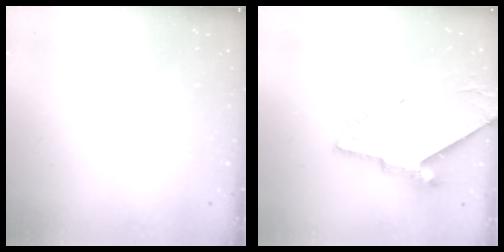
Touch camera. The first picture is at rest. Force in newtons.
{"total": 12.3, "press": 12.2, "slide": 1.2}